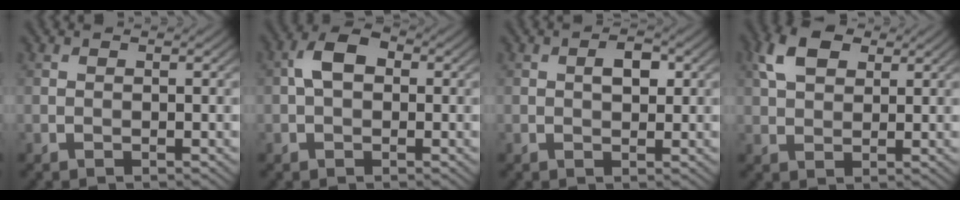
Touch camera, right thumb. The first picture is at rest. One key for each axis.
{"total": 4.3, "fx": 0.2, "fy": 2.9, "fz": 3.3, "tx": -0.064, "ty": 0.010, "tz": -0.005}
{"total": 2.5, "fx": 0.6, "fy": 1.4, "fz": 2.0, "tx": -0.030, "ty": 0.002, "tz": 0.007}
{"total": 6.2, "fx": 2.7, "fy": 3.8, "fz": 4.0, "tx": -0.089, "ty": 0.011, "tz": 0.047}